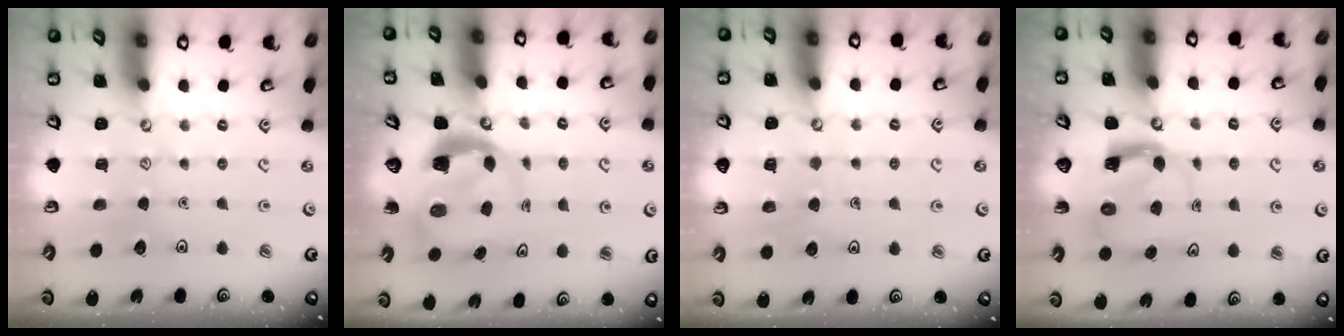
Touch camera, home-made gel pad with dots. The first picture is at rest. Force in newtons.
{"total": 5.2, "press": 5.1, "slide": 0.6}
{"total": 6.7, "press": 6.7, "slide": 0.4}
{"total": 3.9, "press": 3.8, "slide": 0.6}